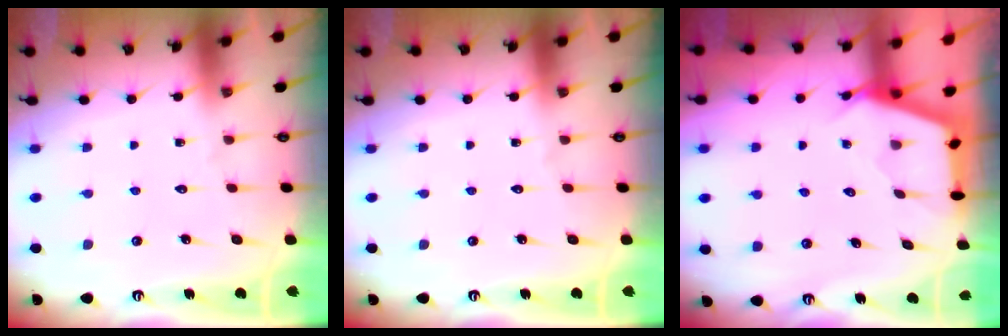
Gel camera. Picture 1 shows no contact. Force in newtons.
{"total": 0.0}
{"total": 3.0, "press": 3.0, "slide": 0.4}